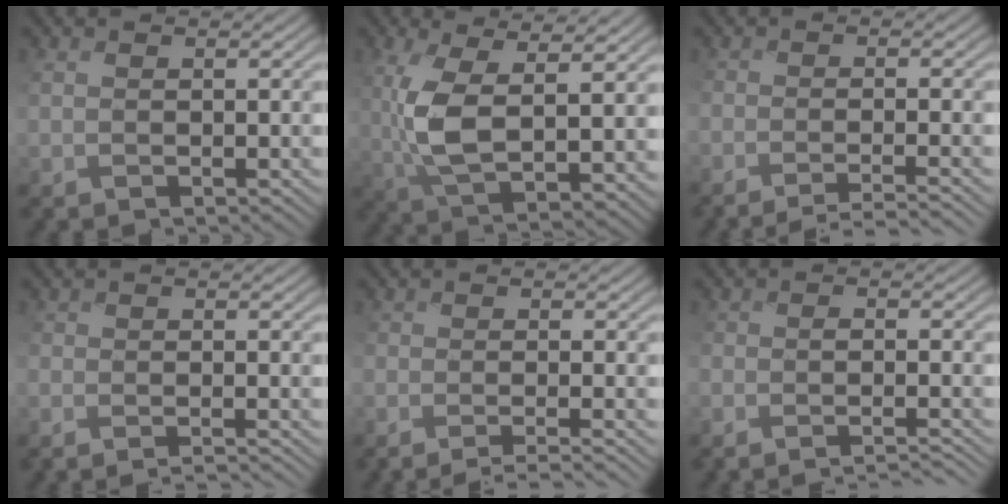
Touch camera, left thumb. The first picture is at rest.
{"total": 9.8, "force": [2.6, 3.7, 8.7], "torque": [-0.191, -0.005, 0.052]}
{"total": 4.8, "force": [-3.8, 0.8, 2.8], "torque": [-0.041, 0.003, -0.061]}
{"total": 3.8, "force": [-3.1, 0.8, 1.9], "torque": [-0.029, -0.003, -0.044]}
{"total": 4.5, "force": [-3.5, 0.7, 2.7], "torque": [-0.039, 0.000, -0.056]}
{"total": 6.0, "force": [-5.2, 1.1, 2.8], "torque": [-0.040, 0.005, -0.072]}